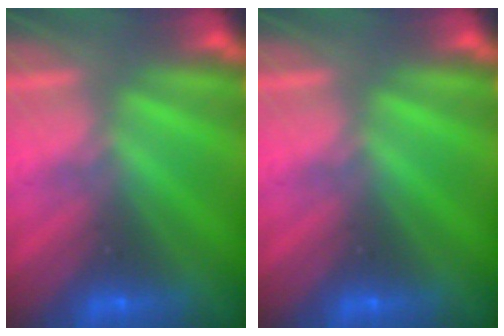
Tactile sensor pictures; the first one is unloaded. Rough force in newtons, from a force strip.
{"total": 0.0}